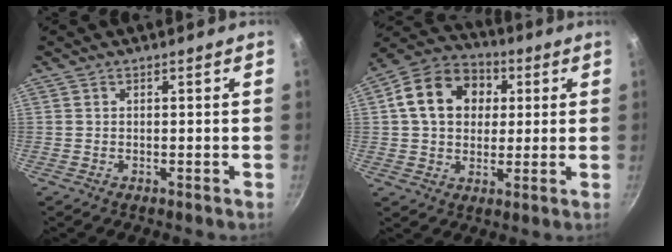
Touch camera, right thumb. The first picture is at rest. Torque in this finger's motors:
{"motor_torque": [0.50, 3.05, 0.87, -0.68, 0.30]}